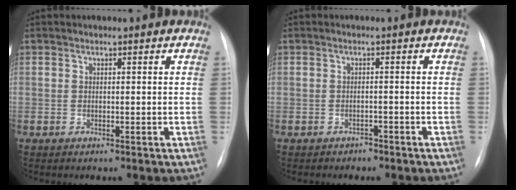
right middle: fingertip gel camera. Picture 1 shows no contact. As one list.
[{"total": 1.5, "force": [-1.2, 0.9, 0.2], "torque": [-0.009, 0.002, -0.015]}]